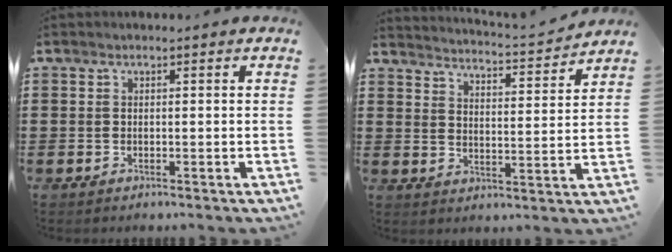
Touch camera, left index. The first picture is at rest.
{"total": 3.2, "force": [3.1, -0.6, 0.3], "torque": [-0.025, -0.030, 0.046]}